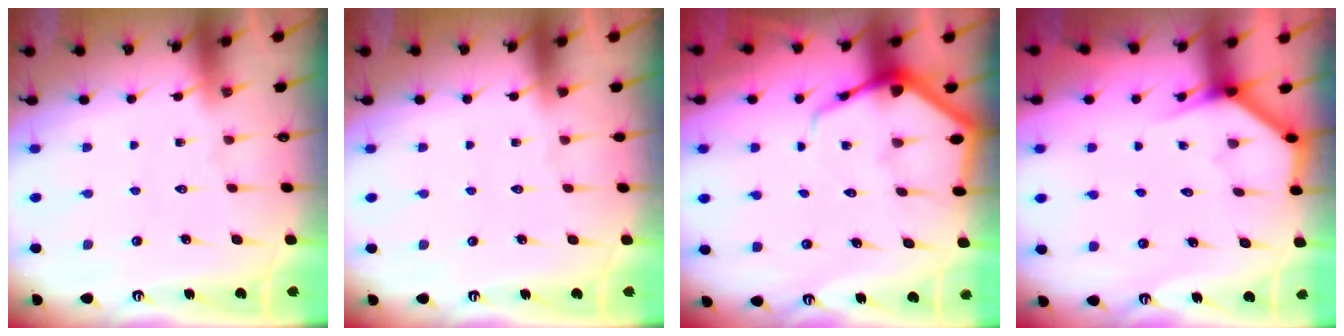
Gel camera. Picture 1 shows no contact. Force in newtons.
{"total": 0.0}
{"total": 6.2, "press": 6.2, "slide": 0.5}
{"total": 3.9, "press": 3.9, "slide": 0.2}